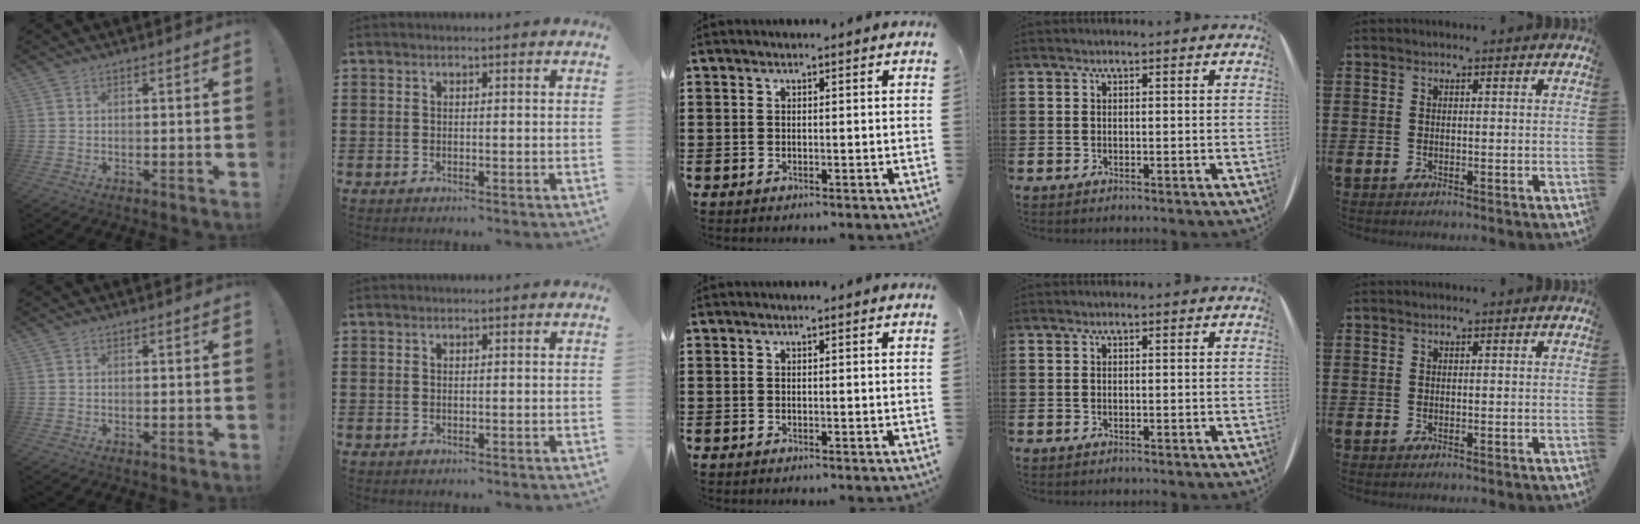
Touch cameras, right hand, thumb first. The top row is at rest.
{}